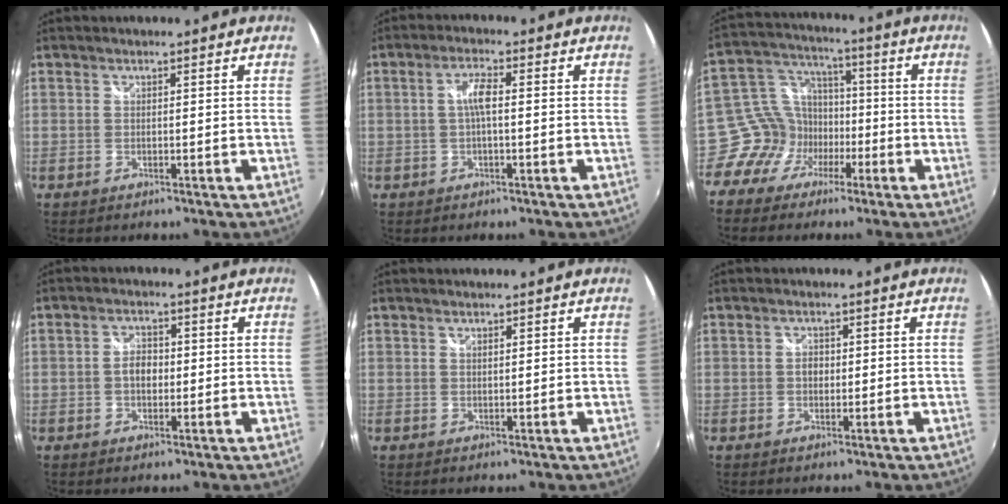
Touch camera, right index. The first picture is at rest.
{"total": 3.5, "force": [0.0, 0.7, 3.4], "torque": [-0.067, 0.007, 0.001]}
{"total": 6.4, "force": [-3.5, 5.4, 0.7], "torque": [-0.015, 0.030, -0.076]}
{"total": 3.5, "force": [-0.3, 2.5, 2.4], "torque": [-0.042, 0.007, -0.006]}
{"total": 0.7, "force": [0.6, 0.2, 0.3], "torque": [-0.003, 0.000, 0.011]}
{"total": 1.7, "force": [0.0, 1.5, 0.9], "torque": [-0.015, 0.003, -0.001]}